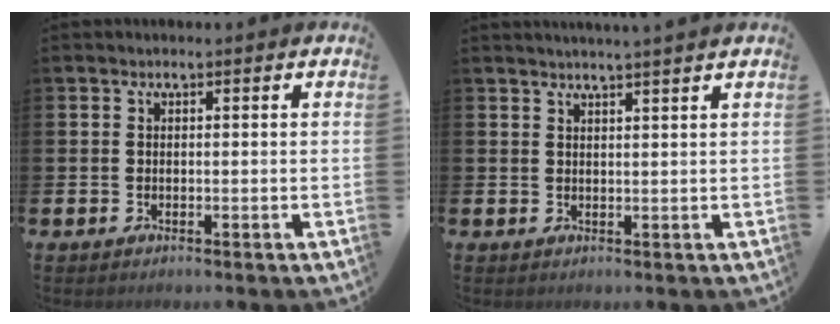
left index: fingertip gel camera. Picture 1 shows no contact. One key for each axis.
{"total": 2.1, "fx": 2.0, "fy": -0.6, "fz": 0.2, "tx": 0.003, "ty": -0.013, "tz": 0.035}